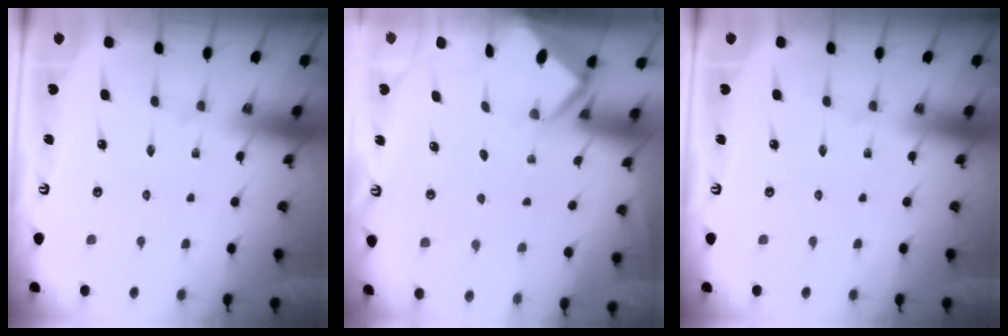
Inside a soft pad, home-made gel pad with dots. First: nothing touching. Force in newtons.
{"total": 3.8, "press": 3.8, "slide": 0.2}
{"total": 0.0}